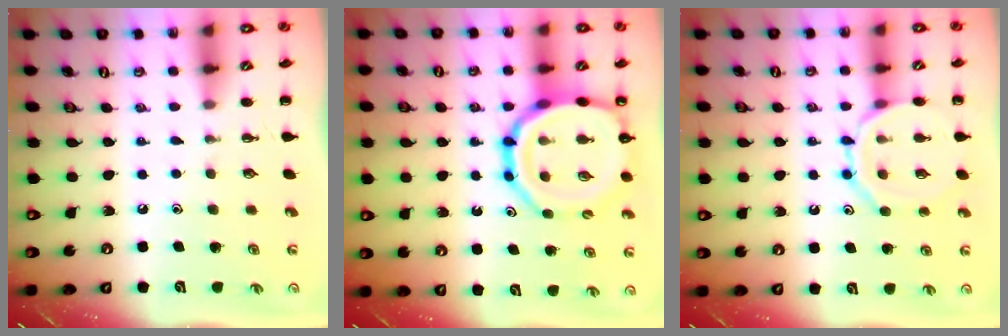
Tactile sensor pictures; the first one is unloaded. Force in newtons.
{"total": 19.2, "press": 18.9, "slide": 3.0}
{"total": 12.0, "press": 12.0, "slide": 0.8}